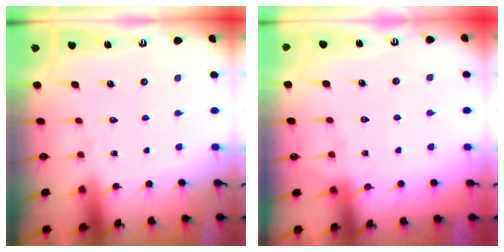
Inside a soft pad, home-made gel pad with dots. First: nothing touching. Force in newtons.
{"total": 4.5, "press": 4.4, "slide": 0.6}